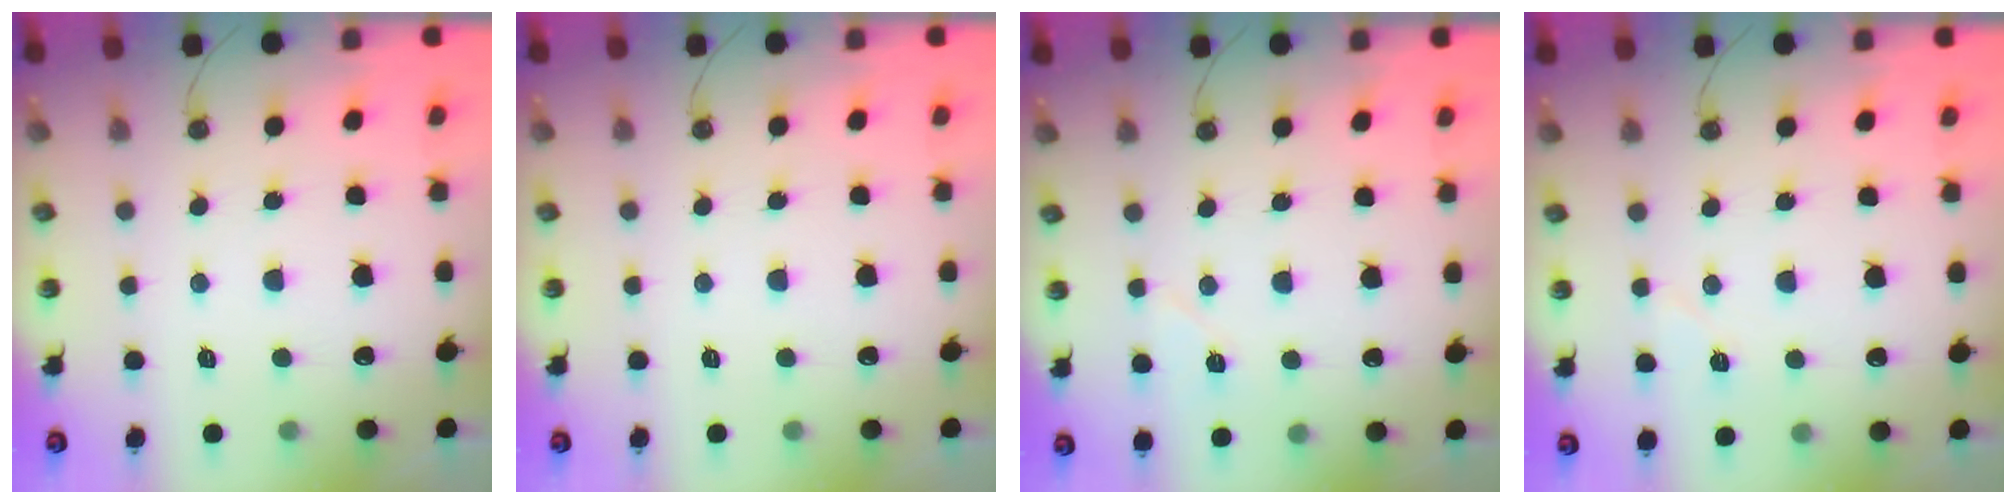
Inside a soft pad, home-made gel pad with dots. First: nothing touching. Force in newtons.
{"total": 0.0}
{"total": 5.7, "press": 4.1, "slide": 4.0}
{"total": 4.9, "press": 4.2, "slide": 2.5}